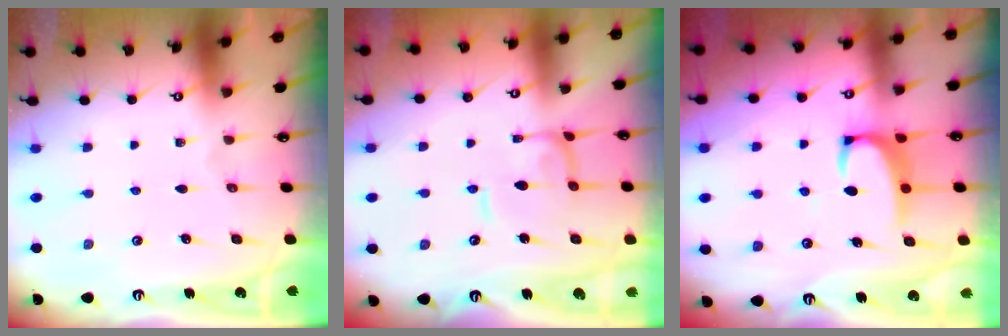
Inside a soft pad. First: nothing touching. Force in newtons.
{"total": 1.7, "press": 1.7, "slide": 0.4}
{"total": 3.4, "press": 3.3, "slide": 0.7}